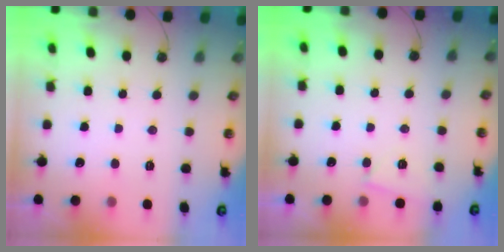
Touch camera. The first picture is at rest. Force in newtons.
{"total": 2.6, "press": 2.6, "slide": 0.7}